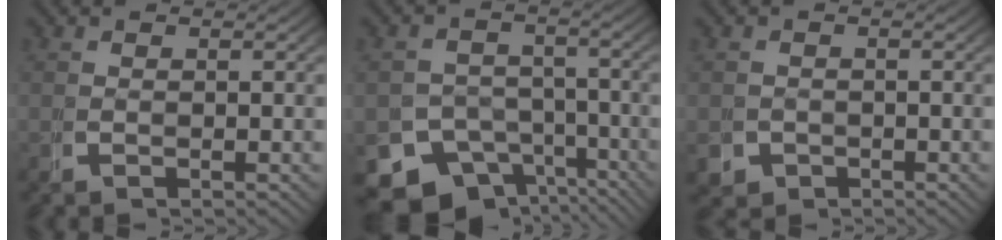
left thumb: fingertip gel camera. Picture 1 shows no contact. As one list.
[{"total": 11.4, "force": [-6.3, 8.2, 5.0], "torque": [-0.090, -0.057, -0.092]}, {"total": 3.5, "force": [-2.1, 2.7, 0.7], "torque": [-0.022, -0.026, -0.027]}]